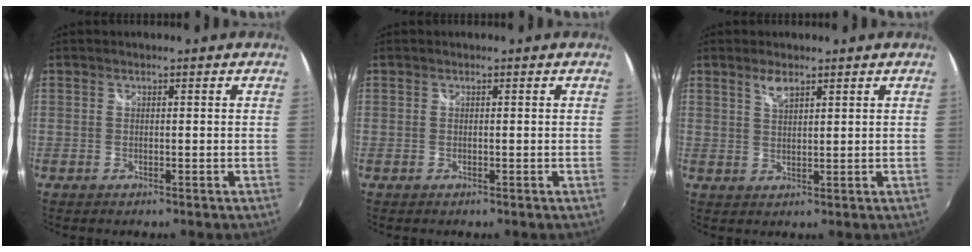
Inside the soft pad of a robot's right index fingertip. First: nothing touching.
{"total": 0.0}
{"total": 2.8, "force": [2.0, 1.0, 1.8], "torque": [-0.030, 0.002, 0.037]}